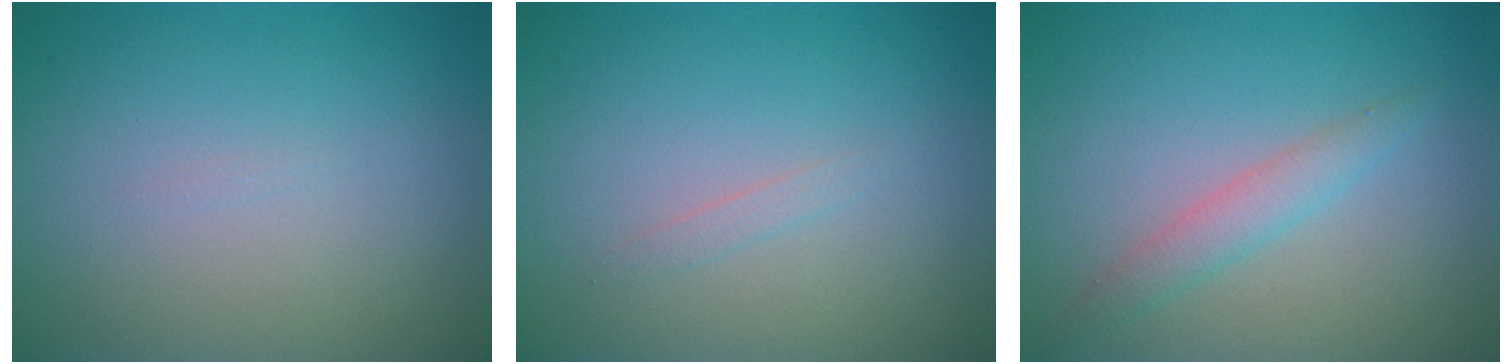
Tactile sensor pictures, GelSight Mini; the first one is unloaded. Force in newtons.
{"total": 0.6, "press": 0.6, "slide": 0.0}
{"total": 2.0, "press": 2.0, "slide": 0.2}